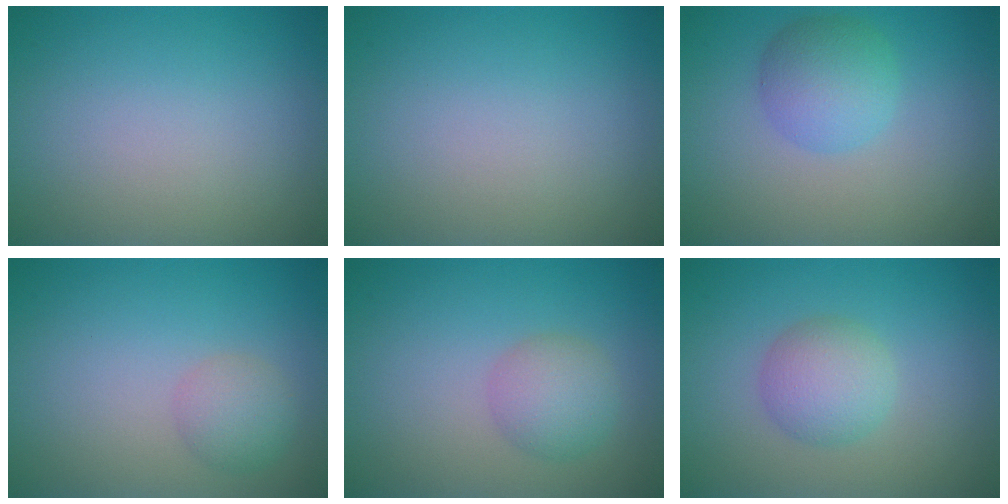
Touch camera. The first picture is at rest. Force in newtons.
{"total": 0.0}
{"total": 3.7, "press": 3.7, "slide": 0.1}
{"total": 2.2, "press": 2.2, "slide": 0.0}
{"total": 2.9, "press": 2.9, "slide": 0.2}
{"total": 3.3, "press": 3.3, "slide": 0.0}